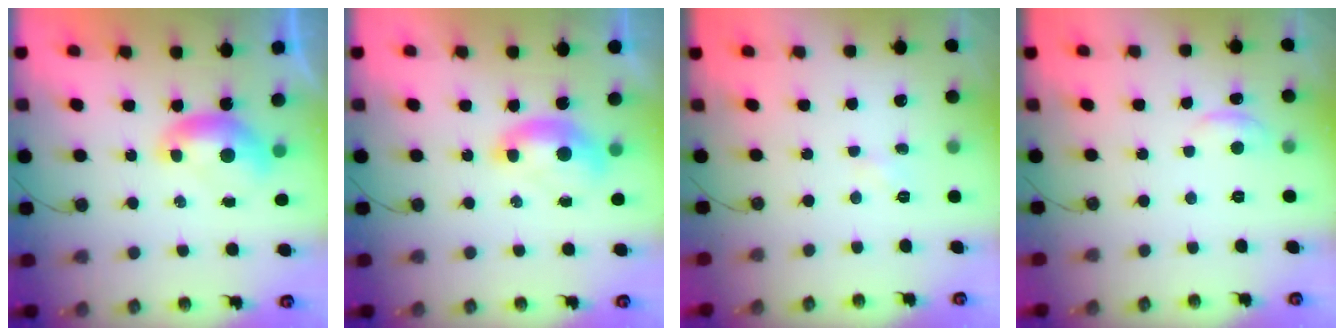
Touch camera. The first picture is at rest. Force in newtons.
{"total": 1.5, "press": 1.4, "slide": 0.5}
{"total": 1.7, "press": 1.6, "slide": 0.4}
{"total": 1.2, "press": 0.7, "slide": 0.9}